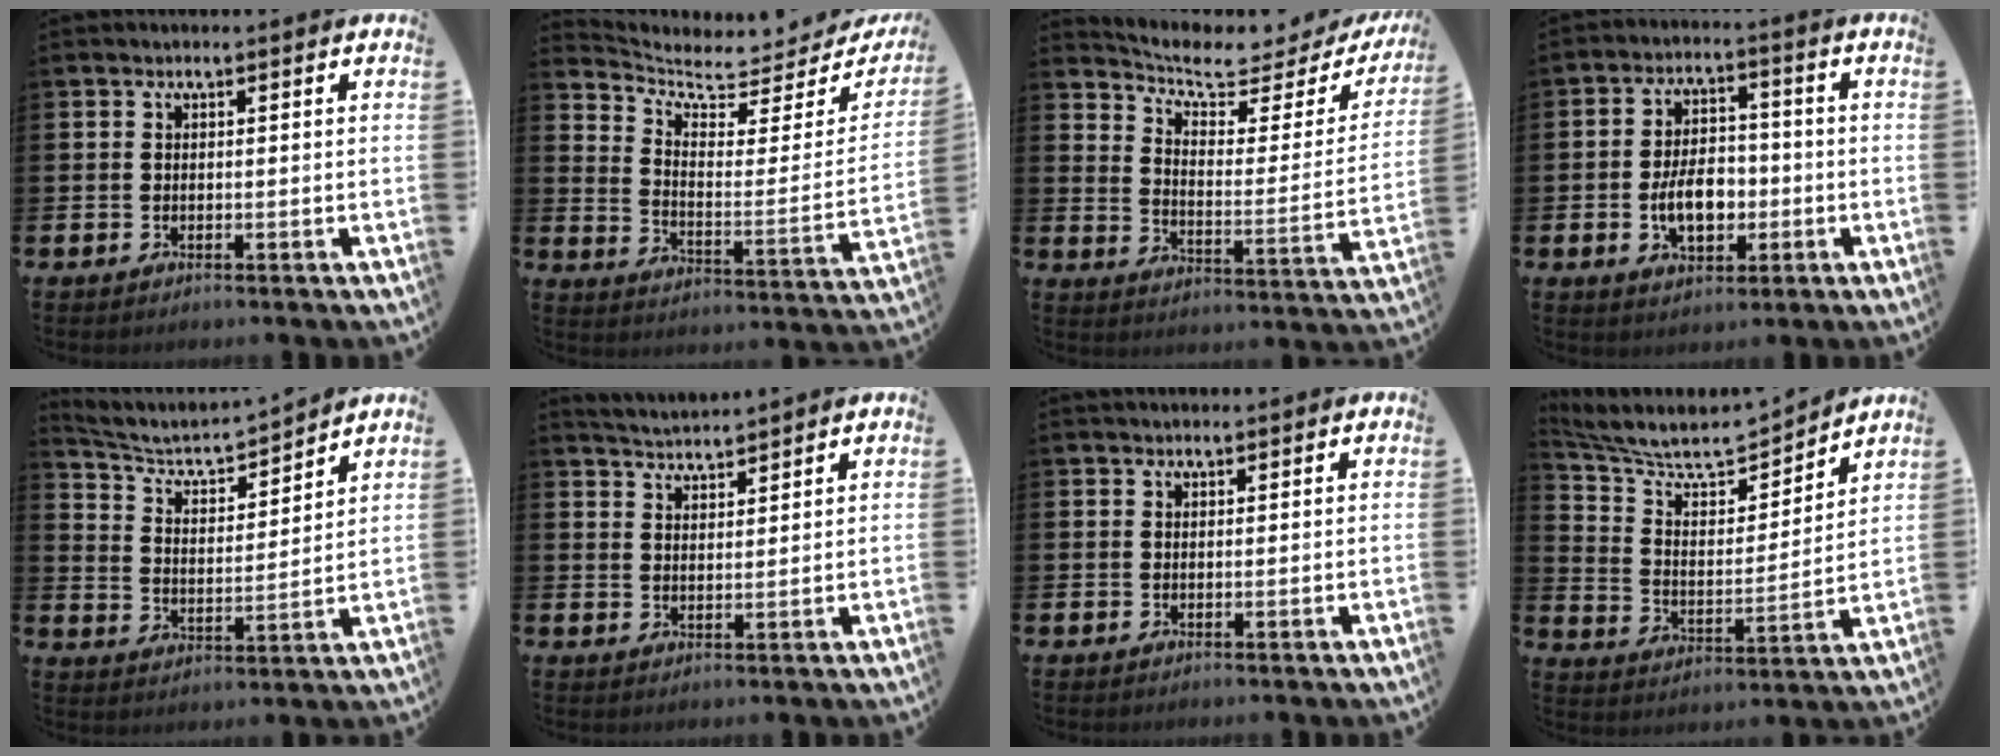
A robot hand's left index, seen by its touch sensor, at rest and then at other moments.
{"total": 5.6, "force": [5.0, 1.9, 1.7], "torque": [-0.059, -0.049, 0.079]}
{"total": 6.0, "force": [5.1, 1.8, 2.6], "torque": [-0.068, -0.044, 0.076]}
{"total": 6.4, "force": [-1.7, 4.0, 4.8], "torque": [-0.067, 0.006, -0.035]}
{"total": 5.1, "force": [4.6, 1.2, 1.6], "torque": [-0.061, -0.037, 0.073]}
{"total": 3.5, "force": [3.5, -0.1, 0.0], "torque": [-0.007, -0.022, 0.063]}
{"total": 0.7, "force": [0.7, 0.1, 0.2], "torque": [0.007, -0.003, 0.011]}
{"total": 7.7, "force": [7.0, 1.9, 2.7], "torque": [-0.091, -0.056, 0.118]}